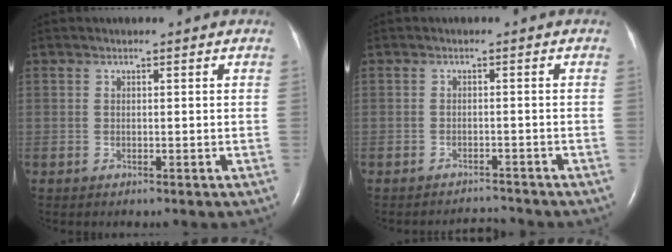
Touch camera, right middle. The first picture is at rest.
{"total": 2.4, "force": [-2.3, -0.3, -0.6], "torque": [0.006, -0.009, -0.030]}